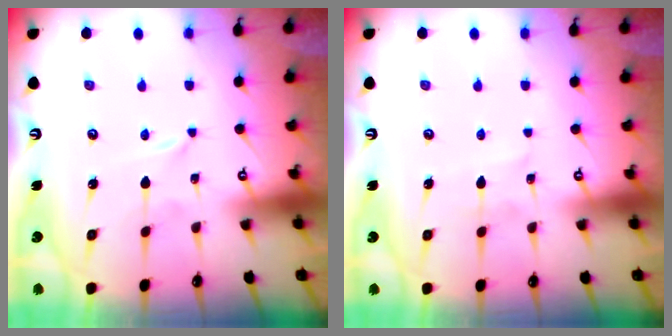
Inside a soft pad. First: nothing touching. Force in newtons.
{"total": 2.0, "press": 2.0, "slide": 0.2}